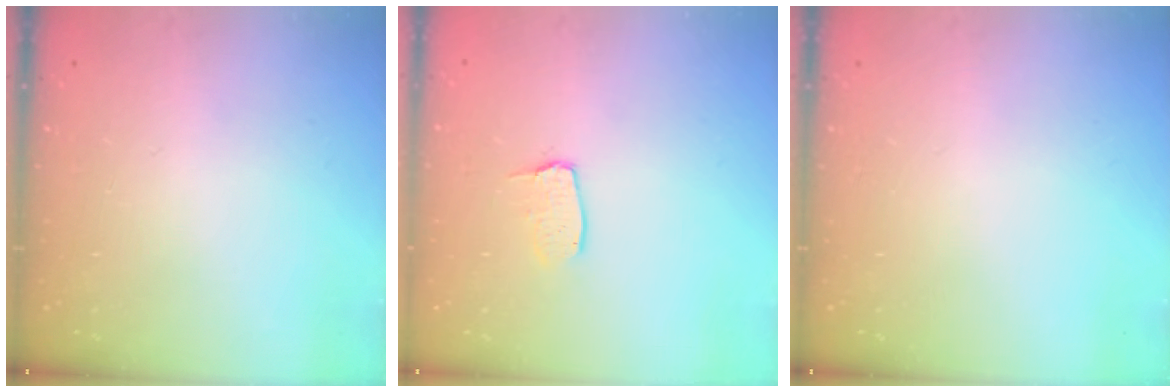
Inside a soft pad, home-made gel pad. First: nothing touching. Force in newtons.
{"total": 5.6, "press": 5.6, "slide": 0.4}
{"total": 0.0}